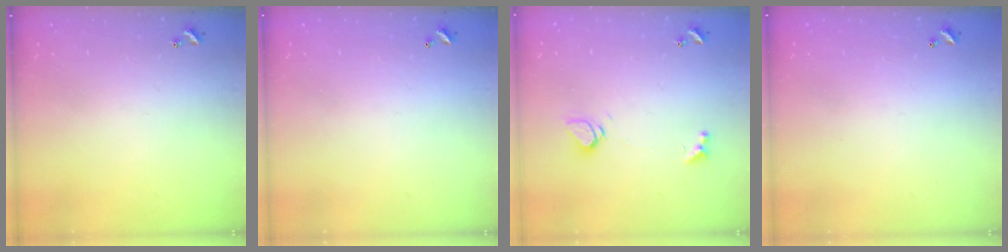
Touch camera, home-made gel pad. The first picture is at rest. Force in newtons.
{"total": 2.8, "press": 2.8, "slide": 0.1}
{"total": 2.4, "press": 2.3, "slide": 0.3}
{"total": 2.9, "press": 2.9, "slide": 0.1}